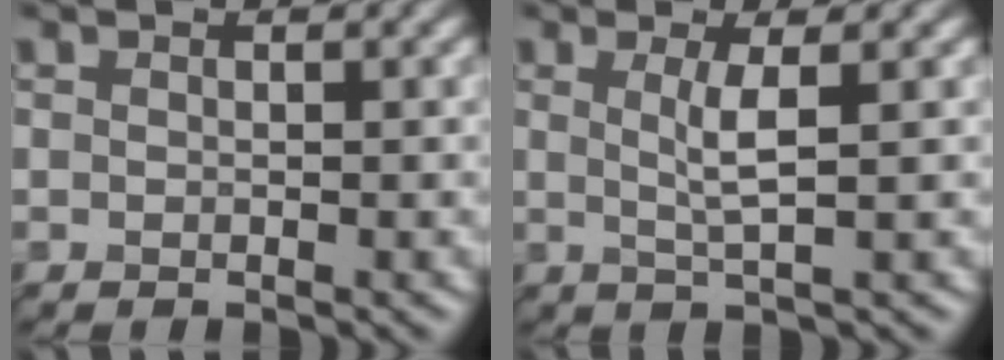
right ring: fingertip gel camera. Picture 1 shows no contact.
{"total": 1.5, "force": [0.0, -0.7, 1.3], "torque": [-0.060, -0.002, 0.024]}